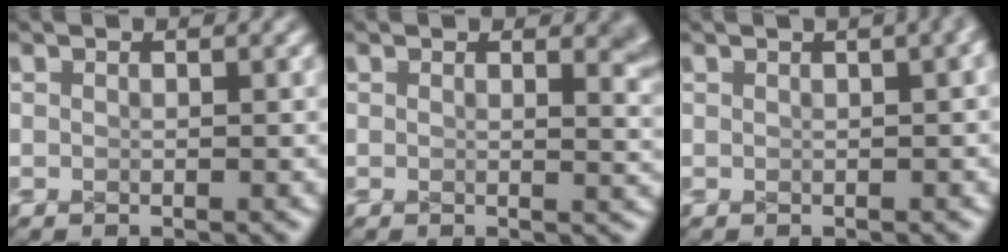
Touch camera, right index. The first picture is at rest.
{"total": 2.0, "force": [1.2, 0.3, 1.5], "torque": [-0.009, -0.005, 0.019]}
{"total": 1.7, "force": [0.7, 0.6, 1.4], "torque": [-0.005, 0.013, 0.008]}